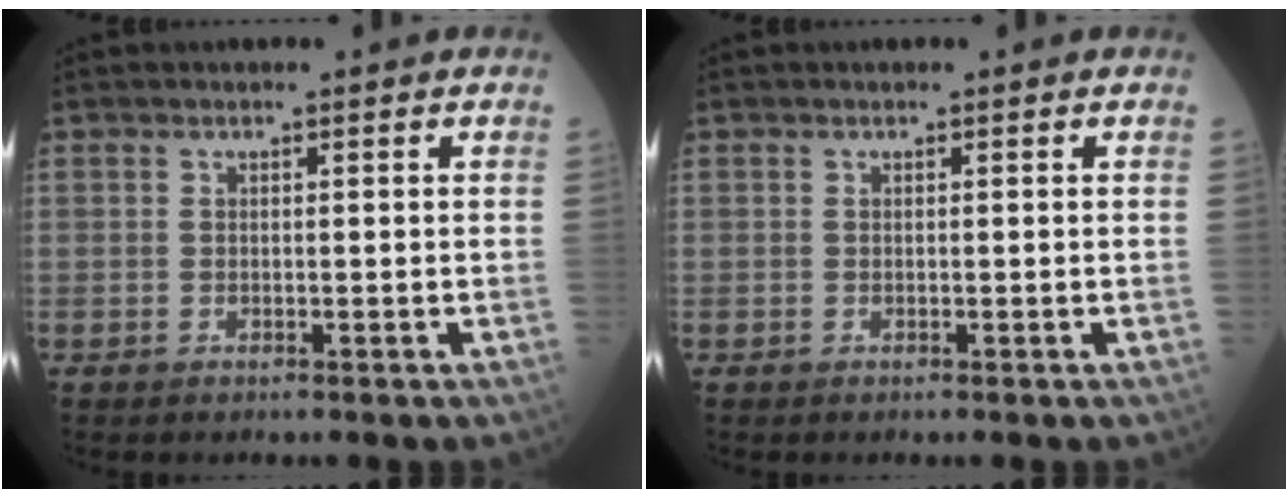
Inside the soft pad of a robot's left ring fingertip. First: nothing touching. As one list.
[{"total": 0.0}]